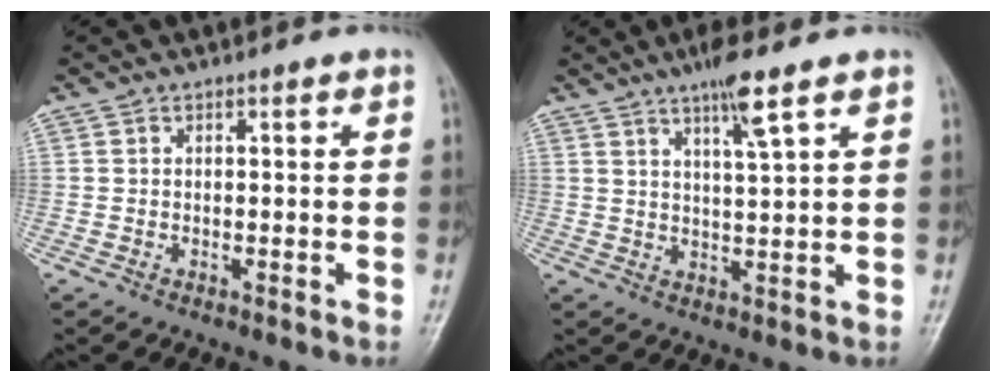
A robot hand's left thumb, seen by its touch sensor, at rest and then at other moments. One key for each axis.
{"total": 6.2, "fx": 3.8, "fy": 0.2, "fz": 4.9, "tx": -0.089, "ty": -0.021, "tz": 0.070}